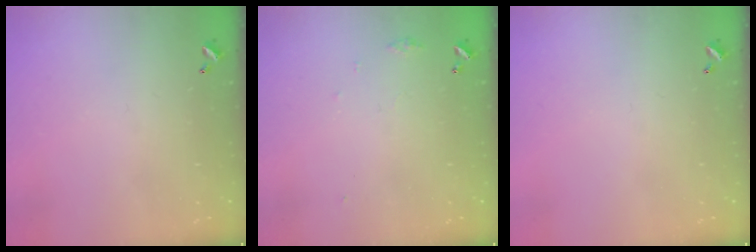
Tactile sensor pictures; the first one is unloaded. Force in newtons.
{"total": 4.5, "press": 4.5, "slide": 0.5}
{"total": 0.0}